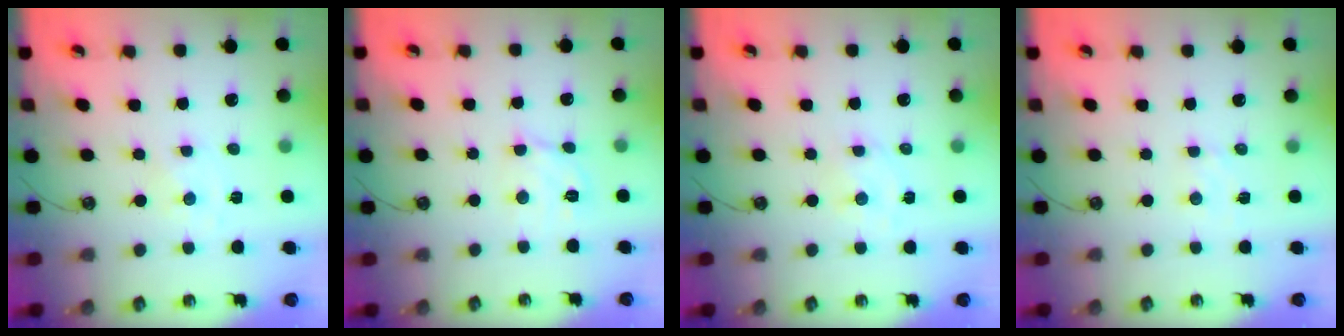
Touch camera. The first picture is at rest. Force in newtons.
{"total": 7.0, "press": 7.0, "slide": 0.3}
{"total": 2.3, "press": 2.3, "slide": 0.3}
{"total": 2.2, "press": 2.2, "slide": 0.4}